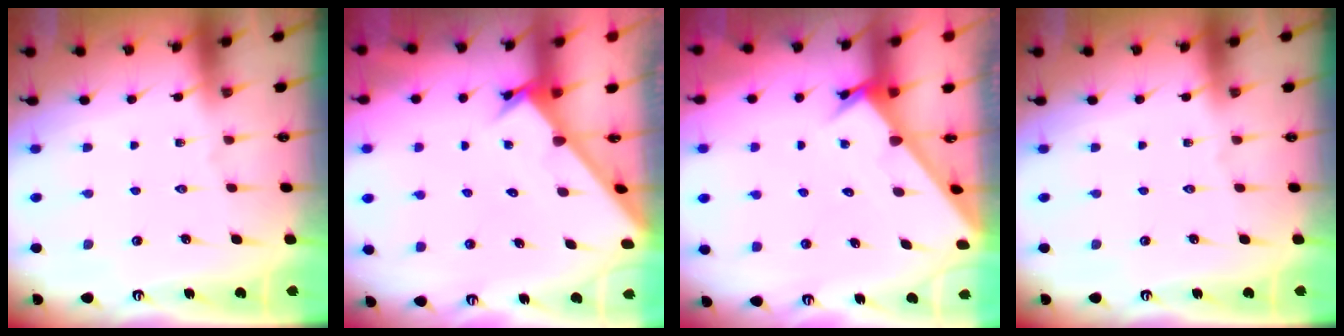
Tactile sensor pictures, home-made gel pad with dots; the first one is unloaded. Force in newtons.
{"total": 2.7, "press": 2.7, "slide": 0.2}
{"total": 2.7, "press": 2.7, "slide": 0.1}
{"total": 0.0}